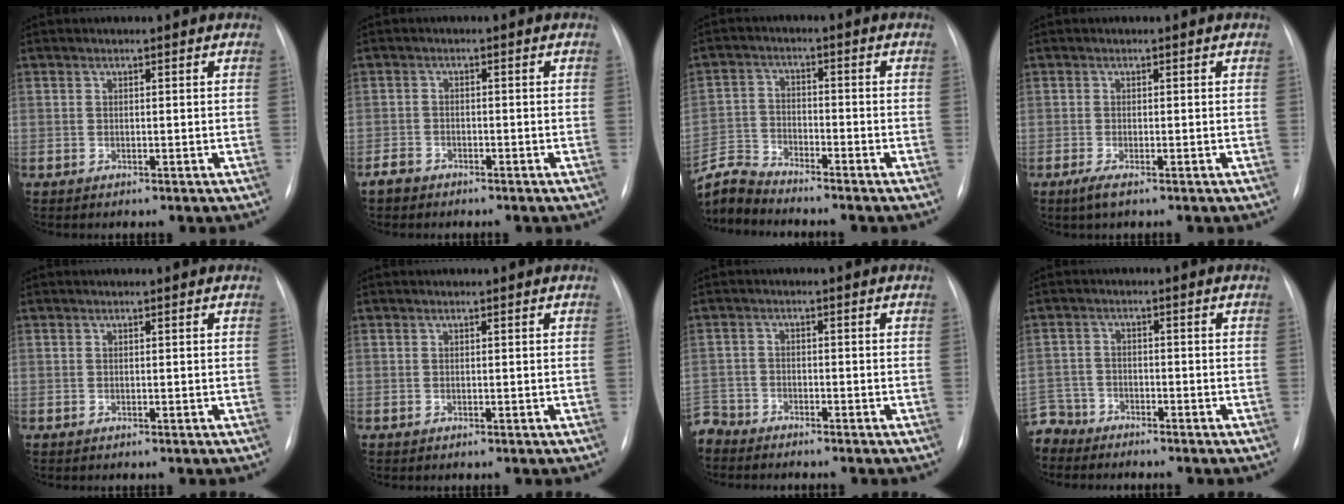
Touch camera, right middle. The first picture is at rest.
{"total": 2.1, "force": [-1.7, 1.1, 0.3], "torque": [-0.015, 0.001, -0.031]}
{"total": 7.6, "force": [-7.6, -0.4, 0.2], "torque": [-0.016, 0.003, -0.150]}
{"total": 1.8, "force": [-1.0, 0.2, 1.4], "torque": [-0.034, -0.006, -0.023]}
{"total": 0.0}
{"total": 0.0}
{"total": 5.2, "force": [-5.0, 1.5, -0.1], "torque": [0.008, -0.012, -0.099]}
{"total": 6.0, "force": [-5.5, 2.2, -0.5], "torque": [0.015, -0.006, -0.110]}